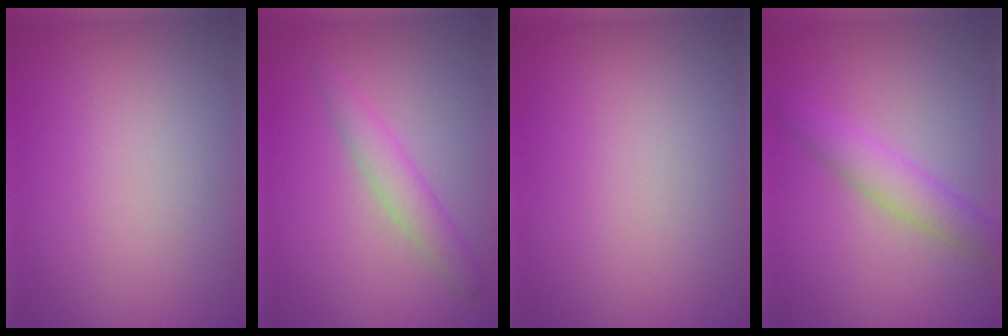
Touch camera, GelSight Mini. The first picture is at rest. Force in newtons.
{"total": 2.3, "press": 2.3, "slide": 0.0}
{"total": 0.0}
{"total": 2.9, "press": 2.9, "slide": 0.1}